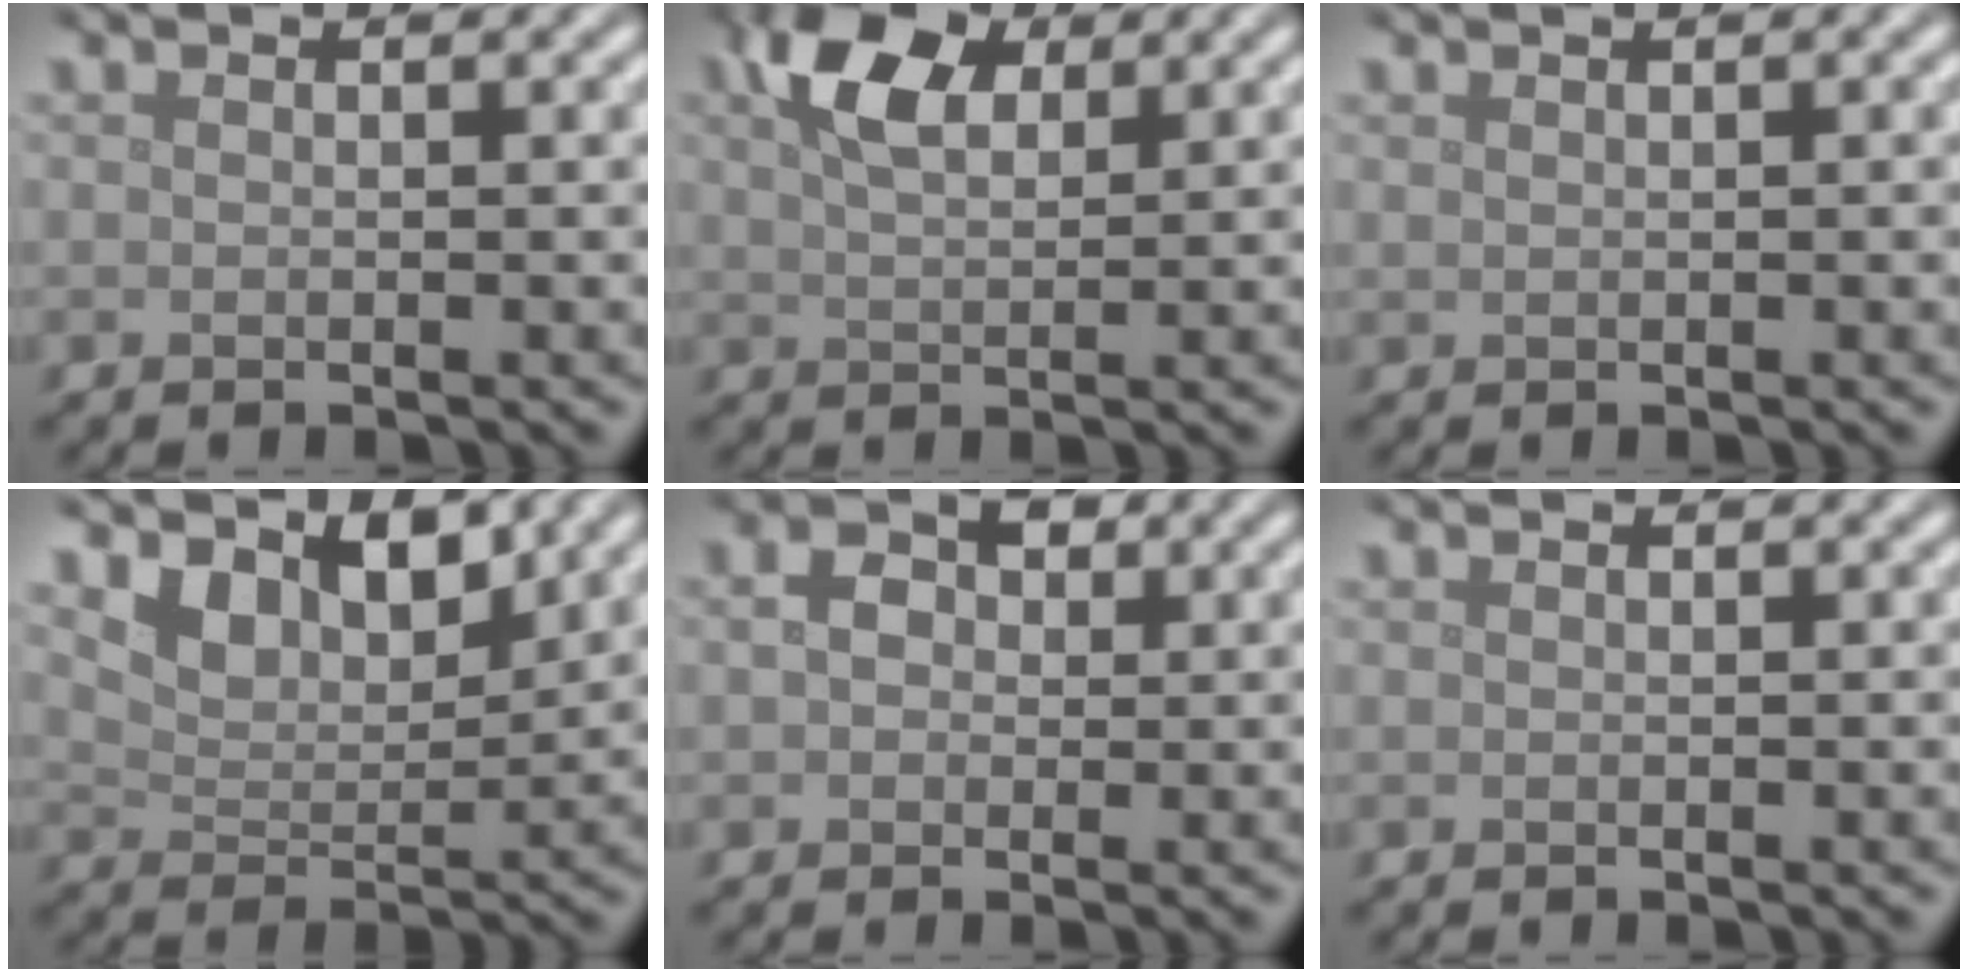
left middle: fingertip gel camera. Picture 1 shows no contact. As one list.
[{"total": 5.3, "force": [2.7, 2.8, 3.6], "torque": [-0.071, 0.010, 0.047]}, {"total": 1.2, "force": [0.7, 0.3, 1.0], "torque": [-0.016, 0.004, 0.015]}, {"total": 4.4, "force": [3.4, 2.1, 2.0], "torque": [-0.047, -0.012, 0.055]}, {"total": 2.9, "force": [0.6, 2.3, 1.7], "torque": [-0.030, 0.007, -0.001]}, {"total": 0.0}]